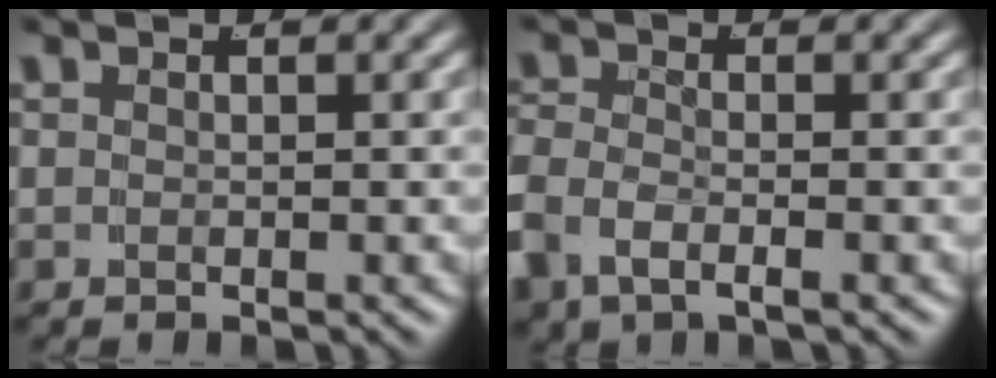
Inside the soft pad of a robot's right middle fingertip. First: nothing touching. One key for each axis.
{"total": 3.6, "fx": -1.6, "fy": 2.4, "fz": 2.2, "tx": -0.065, "ty": -0.019, "tz": -0.020}